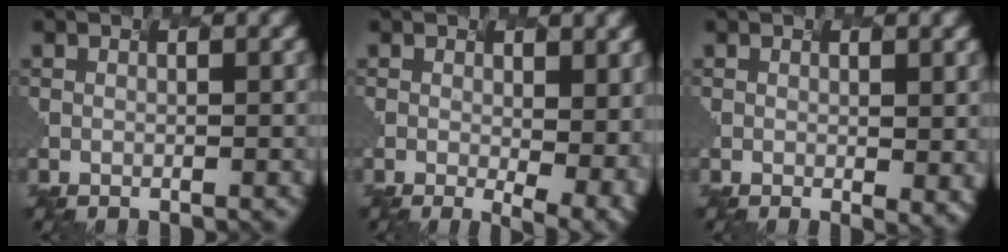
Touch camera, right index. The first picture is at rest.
{"total": 3.9, "force": [-0.5, 1.0, 3.8], "torque": [-0.053, -0.024, 0.030]}
{"total": 1.7, "force": [-0.5, -0.1, 1.6], "torque": [-0.028, -0.010, 0.028]}